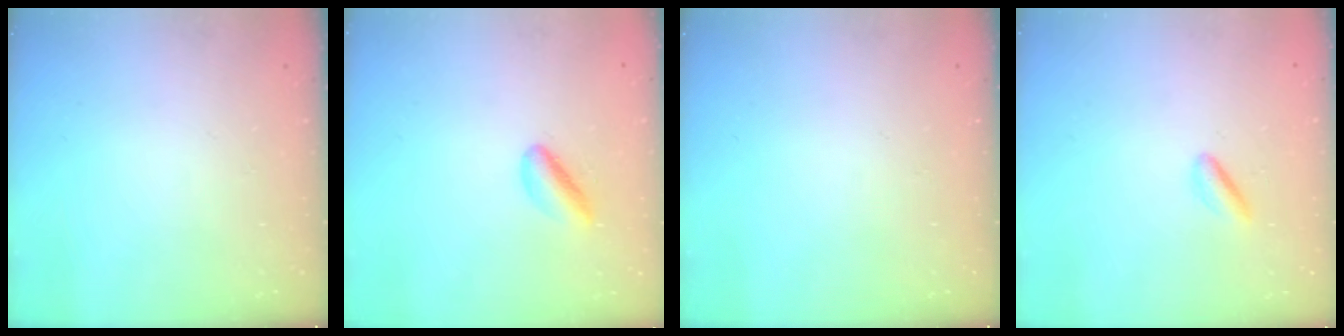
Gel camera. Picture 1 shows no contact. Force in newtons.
{"total": 4.2, "press": 4.2, "slide": 0.8}
{"total": 0.0}
{"total": 2.7, "press": 2.6, "slide": 0.7}